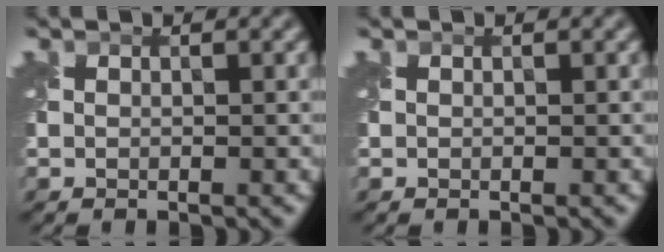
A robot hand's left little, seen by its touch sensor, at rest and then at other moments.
{"total": 0.0}